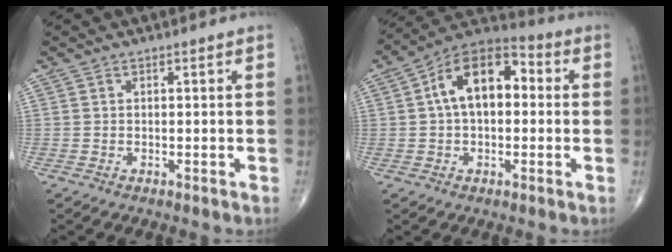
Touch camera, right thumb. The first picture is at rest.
{"total": 13.8, "force": [1.7, 8.1, 11.0], "torque": [-0.165, 0.038, 0.015]}